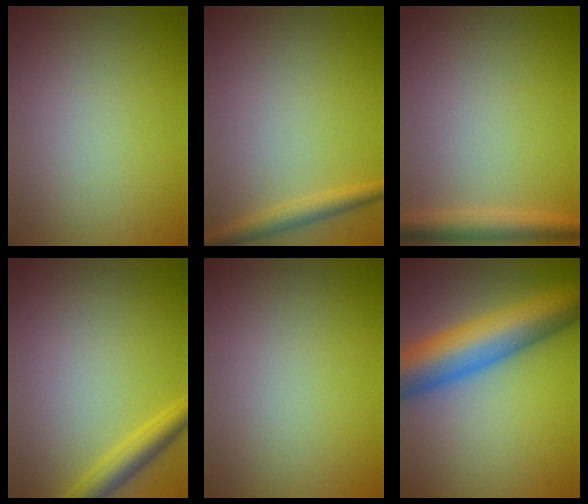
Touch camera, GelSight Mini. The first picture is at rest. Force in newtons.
{"total": 2.1, "press": 2.1, "slide": 0.1}
{"total": 2.8, "press": 2.8, "slide": 0.2}
{"total": 2.8, "press": 2.8, "slide": 0.1}
{"total": 0.0}
{"total": 10.3, "press": 10.3, "slide": 0.3}